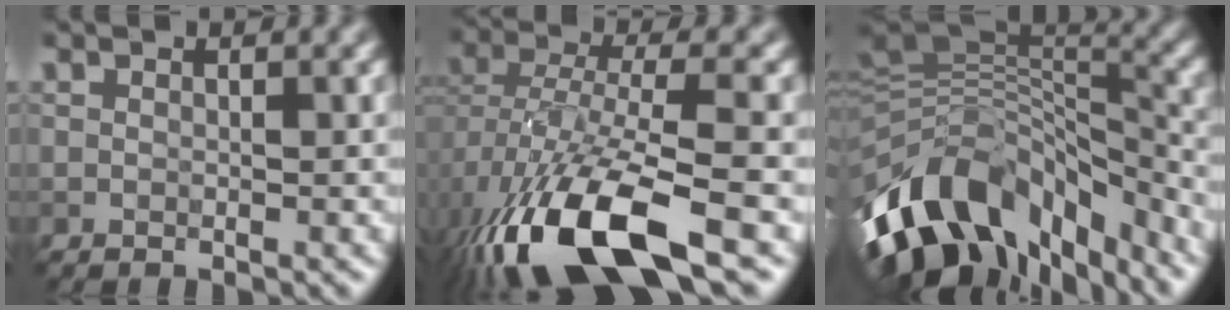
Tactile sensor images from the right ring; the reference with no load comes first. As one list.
[{"total": 12.0, "force": [-5.9, 4.9, 9.3], "torque": [-0.194, -0.017, -0.105]}, {"total": 12.8, "force": [-7.2, 7.7, 7.2], "torque": [-0.139, 0.013, -0.123]}]